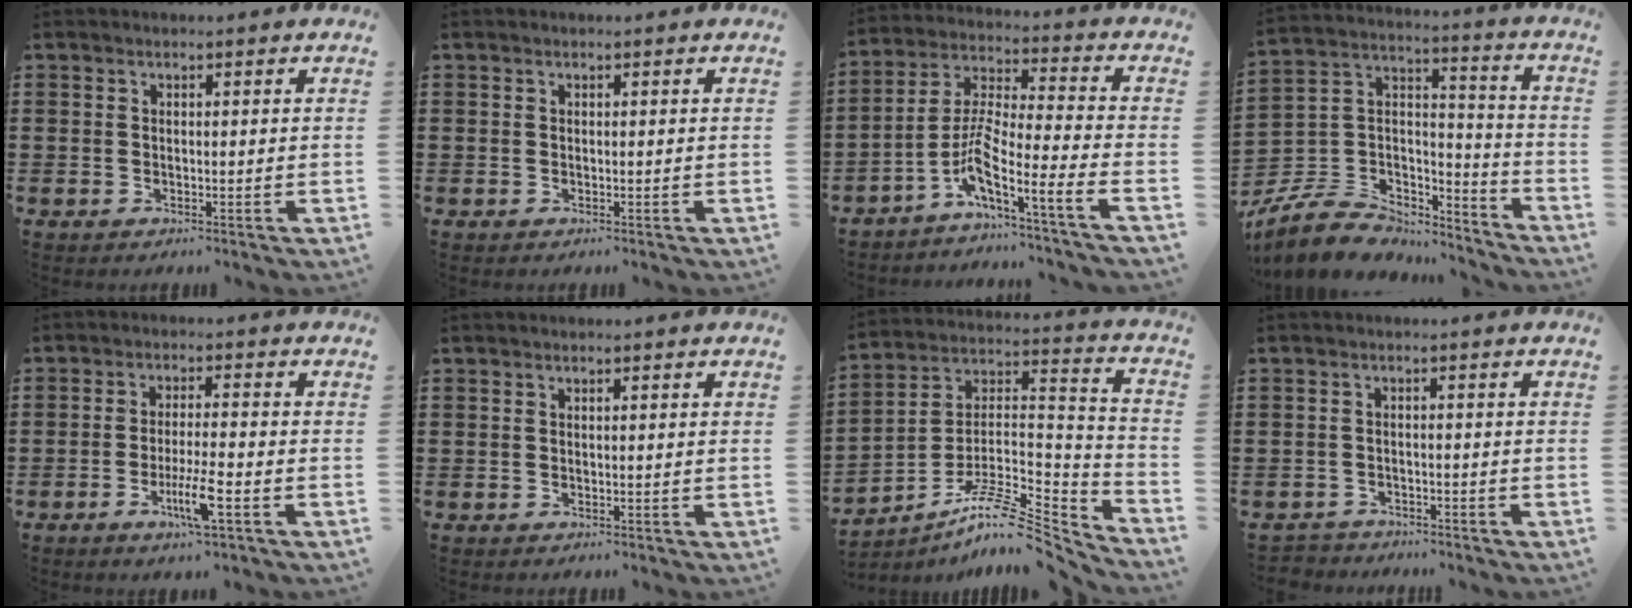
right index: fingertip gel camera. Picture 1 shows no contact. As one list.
[{"total": 0.0}, {"total": 7.5, "force": [-5.1, -0.4, 5.4], "torque": [-0.123, -0.030, -0.111]}, {"total": 8.3, "force": [-6.1, 5.1, 2.2], "torque": [-0.076, 0.000, -0.120]}, {"total": 6.2, "force": [-2.6, 0.5, 5.6], "torque": [-0.111, -0.015, -0.049]}, {"total": 0.0}, {"total": 10.3, "force": [-7.6, 2.5, 6.5], "torque": [-0.123, 0.006, -0.151]}, {"total": 1.6, "force": [-1.5, 0.4, -0.3], "torque": [0.000, 0.004, -0.035]}]